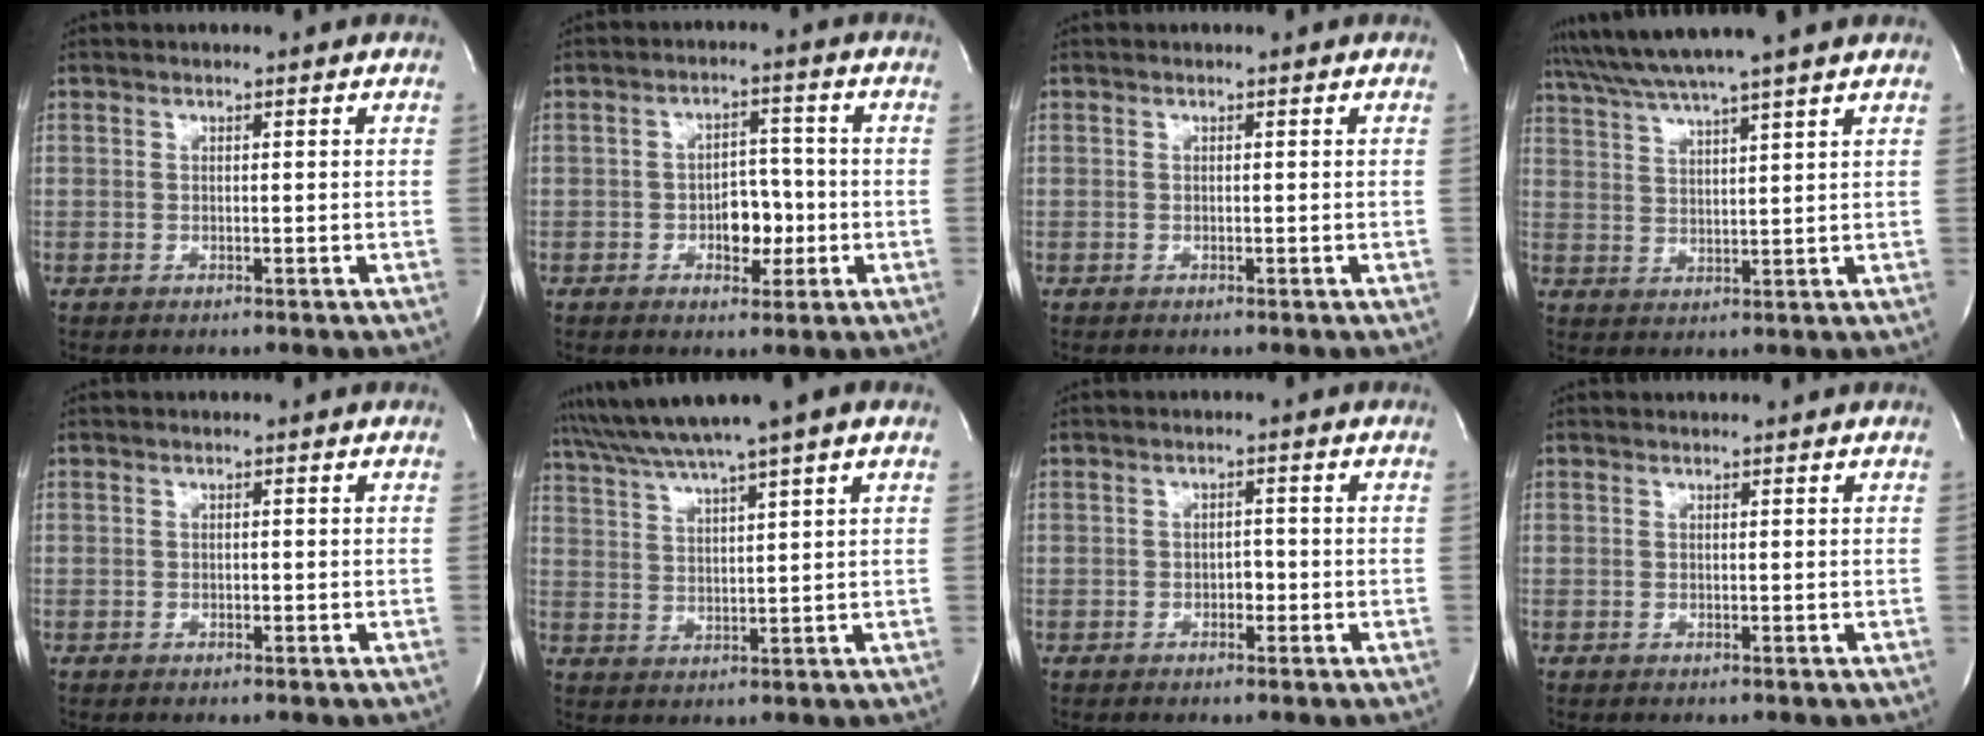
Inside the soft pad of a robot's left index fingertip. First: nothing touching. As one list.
[{"total": 5.2, "force": [-1.5, 3.1, 3.9], "torque": [-0.054, 0.009, -0.020]}, {"total": 0.0}, {"total": 9.8, "force": [8.5, -1.7, 4.7], "torque": [-0.088, 0.021, 0.141]}, {"total": 0.0}, {"total": 10.5, "force": [8.3, -1.2, 6.4], "torque": [-0.116, 0.032, 0.135]}, {"total": 1.6, "force": [-0.6, 1.0, 1.0], "torque": [-0.014, 0.003, -0.012]}, {"total": 1.0, "force": [1.0, 0.0, 0.2], "torque": [-0.005, 0.016, 0.018]}]